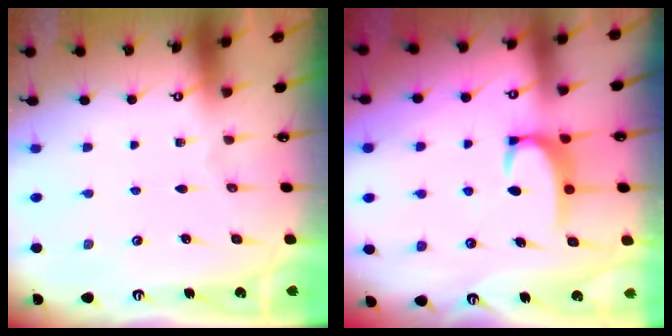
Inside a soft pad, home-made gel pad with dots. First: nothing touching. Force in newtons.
{"total": 3.0, "press": 3.0, "slide": 0.3}